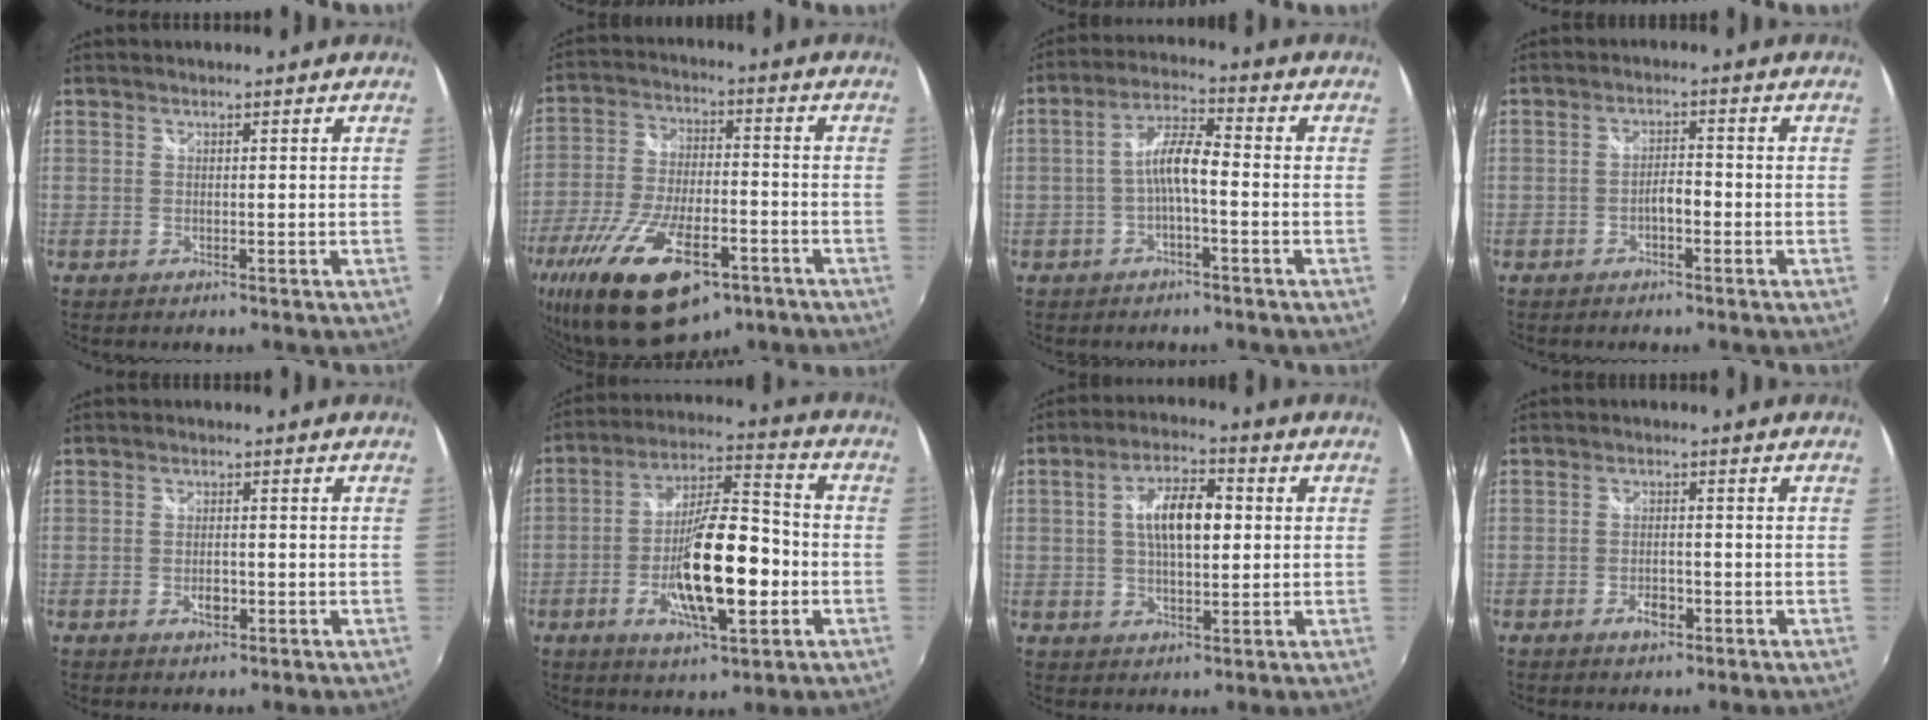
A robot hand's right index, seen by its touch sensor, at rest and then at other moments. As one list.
[{"total": 22.1, "force": [-13.1, 9.0, 15.3], "torque": [-0.312, -0.051, -0.216]}, {"total": 5.9, "force": [-1.8, 1.2, 5.5], "torque": [-0.114, 0.015, -0.034]}, {"total": 2.7, "force": [-1.6, 0.7, 2.1], "torque": [-0.044, 0.007, -0.028]}, {"total": 2.8, "force": [-1.0, 1.4, 2.2], "torque": [-0.039, -0.003, -0.017]}, {"total": 16.7, "force": [-4.3, 4.7, 15.4], "torque": [-0.278, 0.002, -0.074]}, {"total": 9.4, "force": [1.2, 4.1, 8.3], "torque": [-0.148, 0.015, 0.020]}, {"total": 3.3, "force": [-1.7, 1.6, 2.3], "torque": [-0.046, -0.002, -0.029]}]